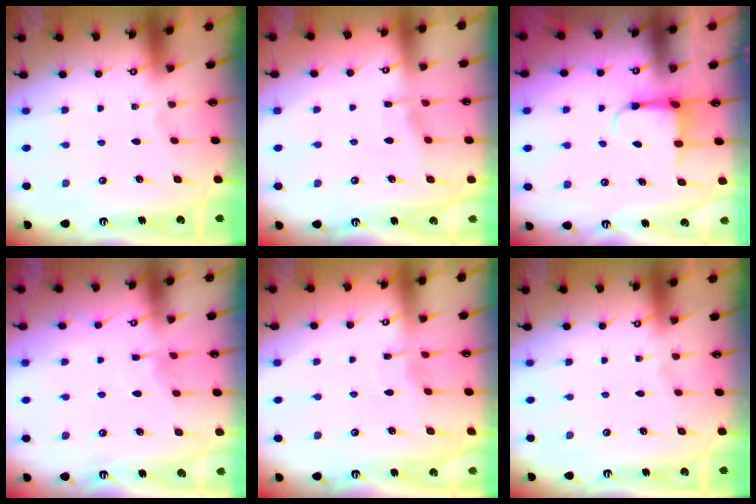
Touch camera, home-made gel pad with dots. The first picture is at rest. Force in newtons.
{"total": 4.5, "press": 4.5, "slide": 0.6}
{"total": 4.0, "press": 3.8, "slide": 1.2}
{"total": 6.1, "press": 6.1, "slide": 0.8}
{"total": 1.8, "press": 1.7, "slide": 0.3}
{"total": 0.0}